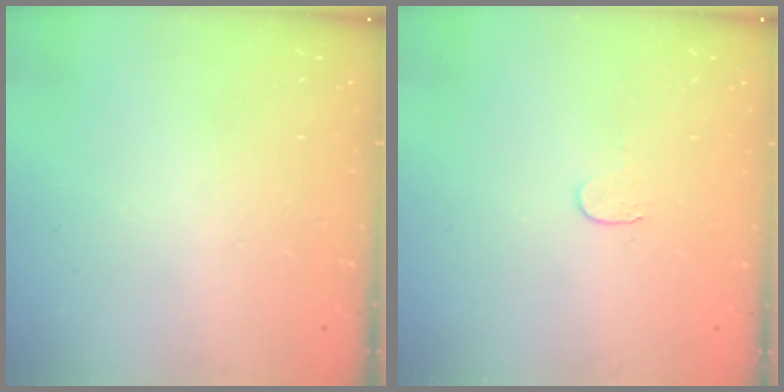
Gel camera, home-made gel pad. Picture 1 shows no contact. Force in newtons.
{"total": 3.7, "press": 3.7, "slide": 0.4}